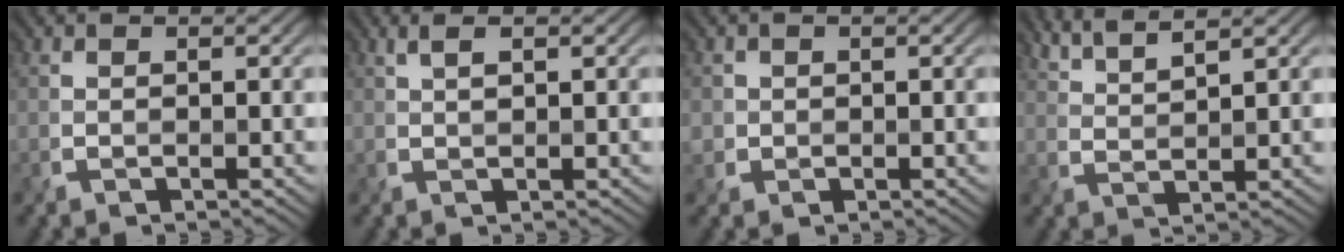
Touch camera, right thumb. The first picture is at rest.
{"total": 1.6, "force": [0.8, 0.4, 1.3], "torque": [-0.034, 0.002, 0.017]}
{"total": 1.6, "force": [0.2, 1.6, 0.0], "torque": [-0.002, -0.006, 0.003]}
{"total": 4.2, "force": [3.5, 0.5, 2.2], "torque": [-0.038, 0.004, 0.067]}